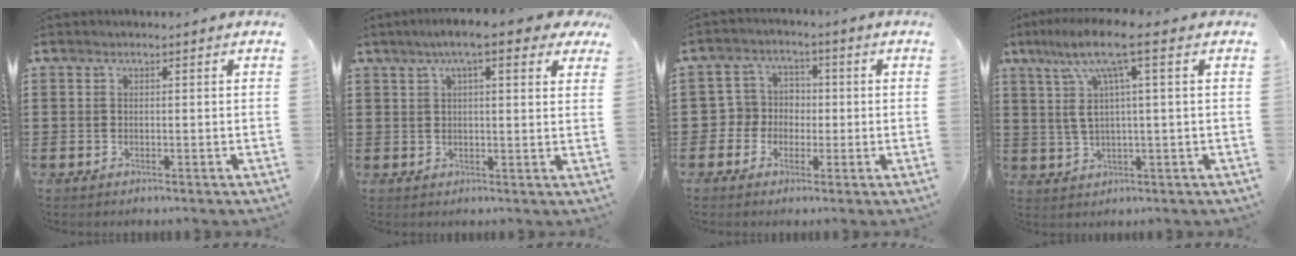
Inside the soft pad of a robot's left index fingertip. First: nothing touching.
{"total": 7.0, "force": [4.3, 1.1, 5.4], "torque": [-0.099, 0.005, 0.070]}
{"total": 4.4, "force": [-1.2, 4.2, 0.8], "torque": [-0.034, 0.013, -0.028]}
{"total": 9.0, "force": [2.9, 0.9, 8.5], "torque": [-0.199, -0.002, 0.036]}